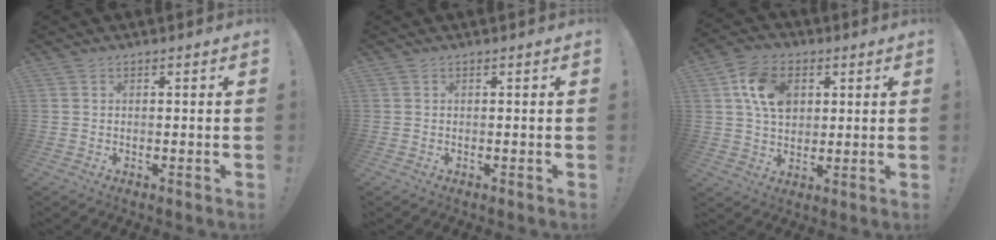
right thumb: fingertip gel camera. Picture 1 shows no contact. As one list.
[{"total": 0.0}, {"total": 12.8, "force": [3.9, 9.3, 7.8], "torque": [-0.125, 0.003, 0.076]}]